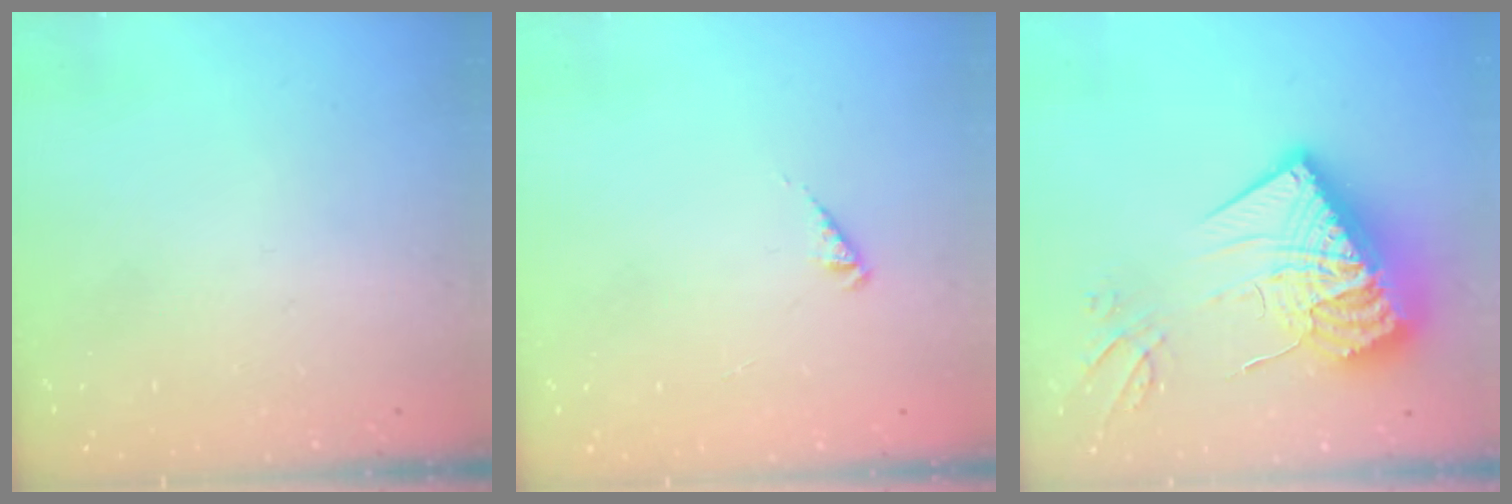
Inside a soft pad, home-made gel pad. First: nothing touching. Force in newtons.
{"total": 2.4, "press": 2.4, "slide": 0.4}
{"total": 23.9, "press": 23.8, "slide": 2.2}